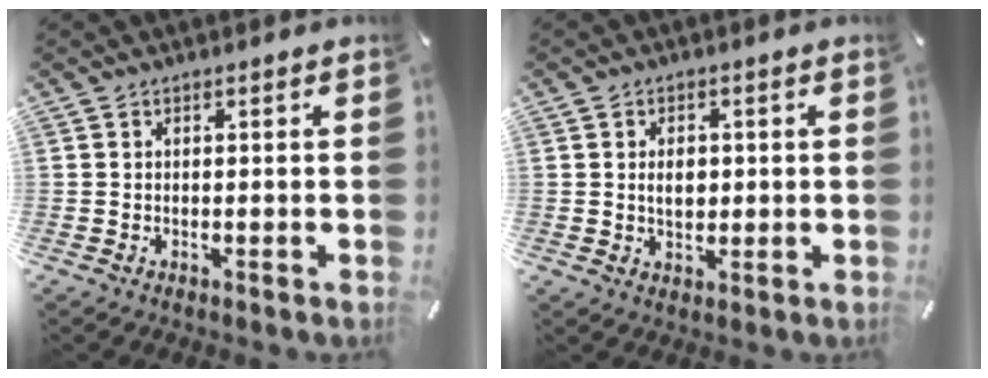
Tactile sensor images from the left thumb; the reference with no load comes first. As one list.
[{"total": 3.8, "force": [0.3, 2.8, 2.6], "torque": [-0.030, -0.004, 0.000]}]